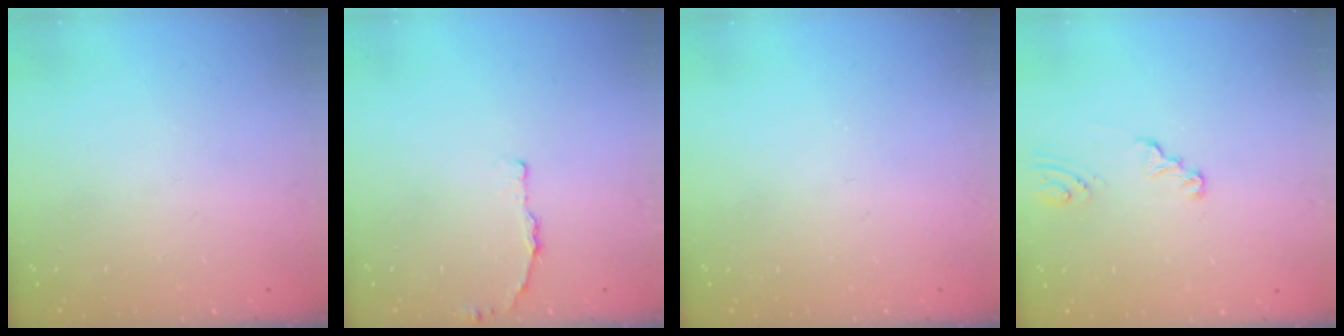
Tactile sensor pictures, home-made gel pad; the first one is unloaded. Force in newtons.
{"total": 3.3, "press": 3.2, "slide": 0.5}
{"total": 0.0}
{"total": 2.5, "press": 2.5, "slide": 0.2}